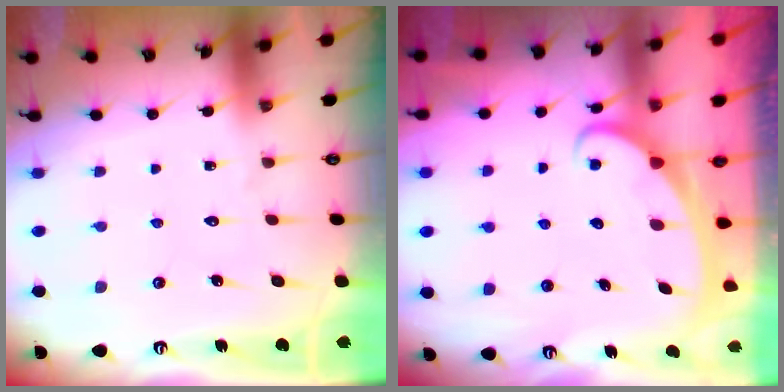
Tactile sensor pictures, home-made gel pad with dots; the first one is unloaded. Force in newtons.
{"total": 2.6, "press": 2.5, "slide": 0.3}